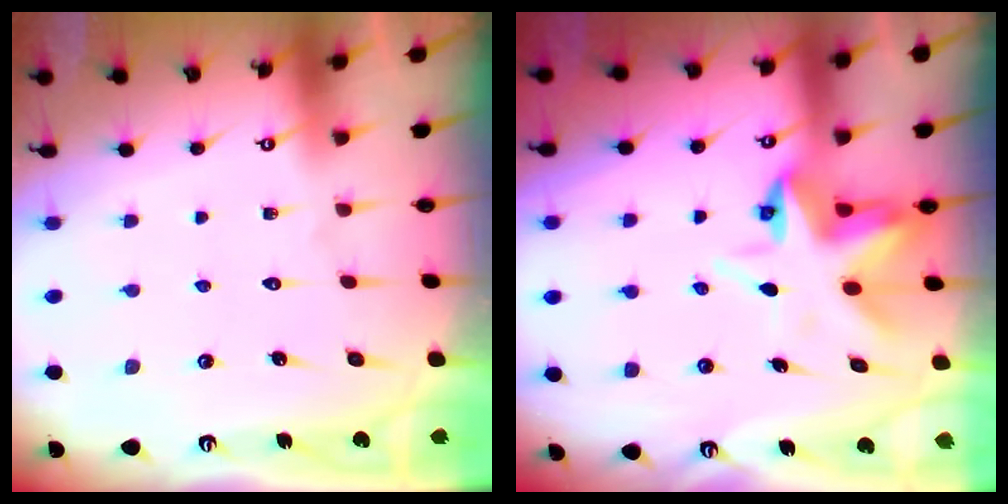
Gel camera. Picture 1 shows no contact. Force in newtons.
{"total": 7.3, "press": 7.1, "slide": 1.9}